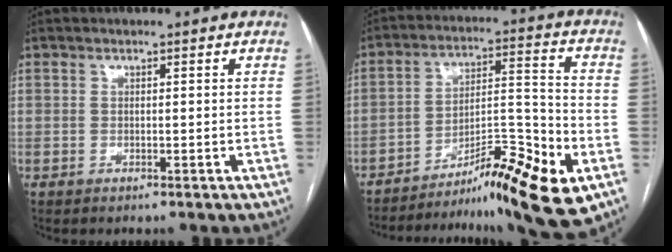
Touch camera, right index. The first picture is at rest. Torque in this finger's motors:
{"motor_torque": [1.22, -0.92, 0.14, 0.03]}